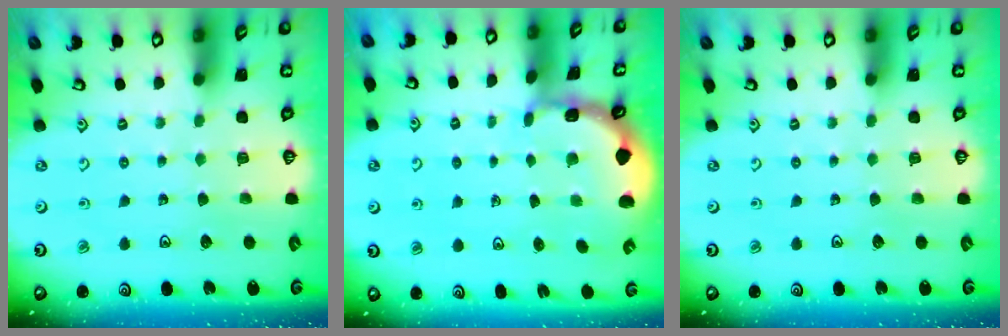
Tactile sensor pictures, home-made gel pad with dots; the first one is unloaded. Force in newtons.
{"total": 1.4, "press": 1.4, "slide": 0.1}
{"total": 0.0}